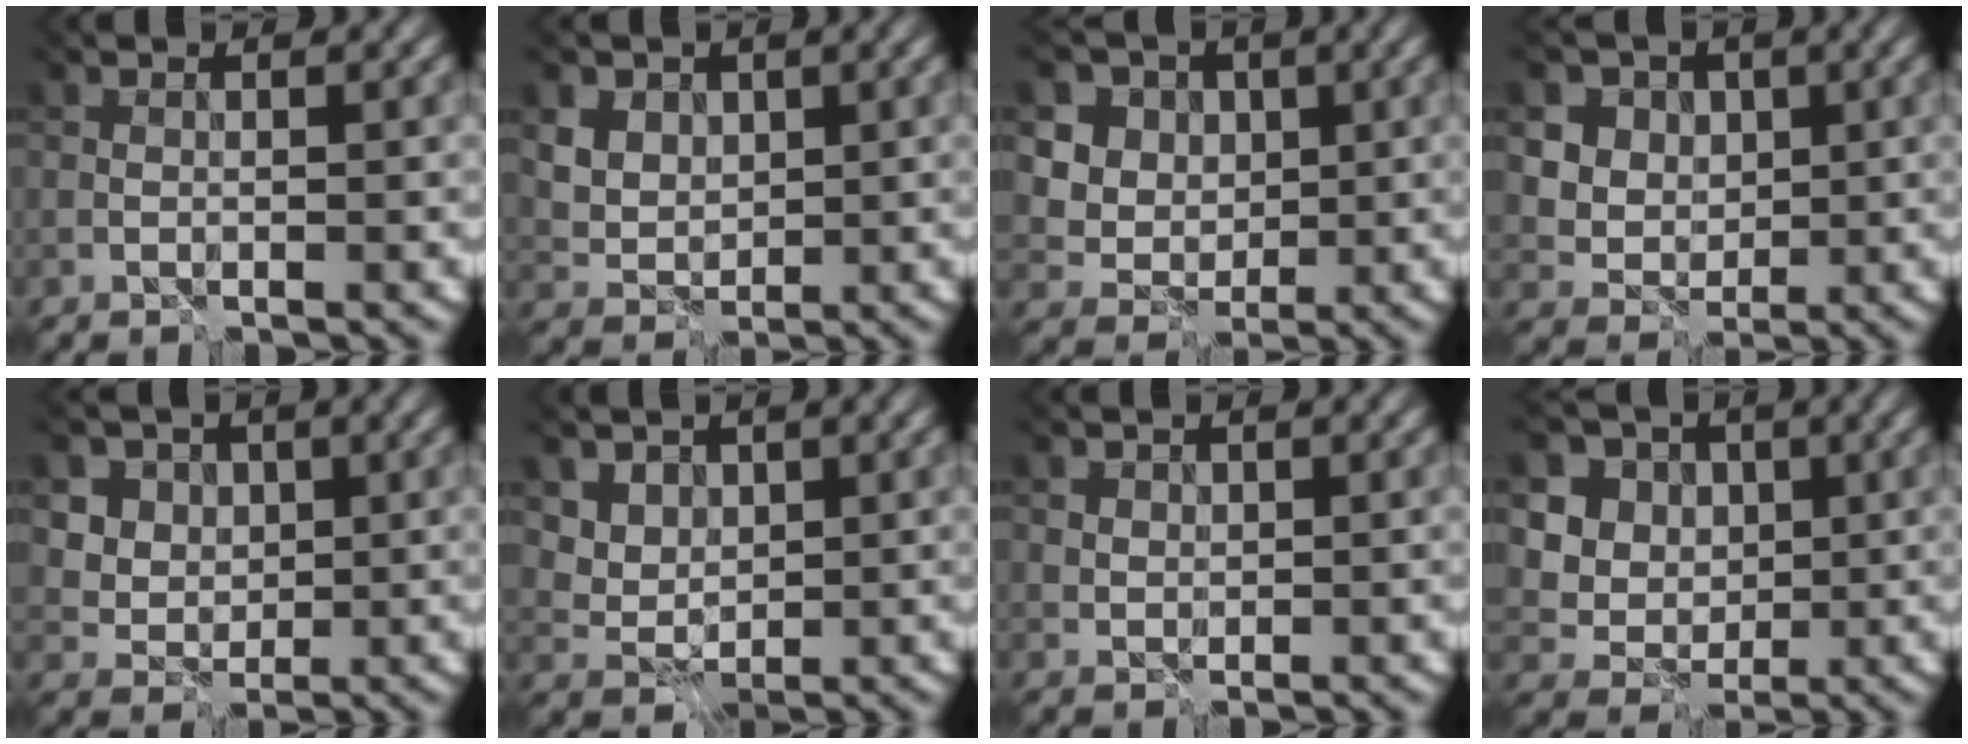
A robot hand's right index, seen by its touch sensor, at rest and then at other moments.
{"total": 5.0, "force": [2.6, 3.9, 1.7], "torque": [-0.049, 0.006, 0.047]}
{"total": 8.1, "force": [3.7, 6.7, 2.6], "torque": [-0.065, 0.002, 0.059]}
{"total": 6.7, "force": [3.0, 5.6, 2.0], "torque": [-0.044, 0.006, 0.047]}
{"total": 5.1, "force": [2.6, 4.2, 1.2], "torque": [-0.030, -0.002, 0.047]}
{"total": 2.9, "force": [2.1, 1.9, 0.4], "torque": [-0.028, -0.020, 0.061]}
{"total": 1.3, "force": [1.0, 0.9, -0.1], "torque": [-0.002, -0.007, 0.020]}
{"total": 8.9, "force": [3.9, 7.4, 3.1], "torque": [-0.080, 0.002, 0.064]}